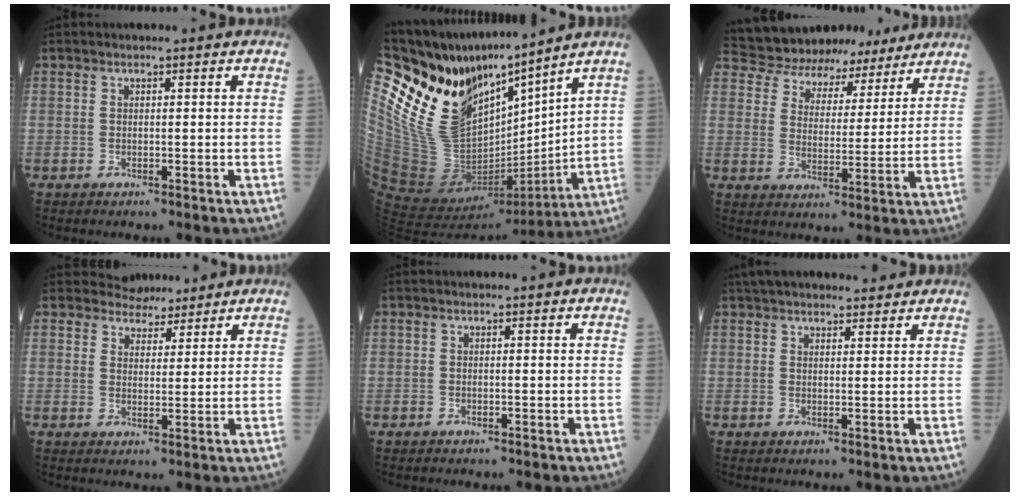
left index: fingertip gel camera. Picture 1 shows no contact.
{"total": 19.1, "force": [15.3, 5.4, 10.0], "torque": [-0.182, -0.016, 0.299]}
{"total": 15.5, "force": [14.4, 4.9, 2.8], "torque": [-0.047, 0.022, 0.207]}
{"total": 4.7, "force": [4.3, 2.0, -0.1], "torque": [0.007, 0.005, 0.063]}
{"total": 0.0}
{"total": 10.5, "force": [9.4, 2.7, 3.9], "torque": [-0.047, 0.028, 0.135]}